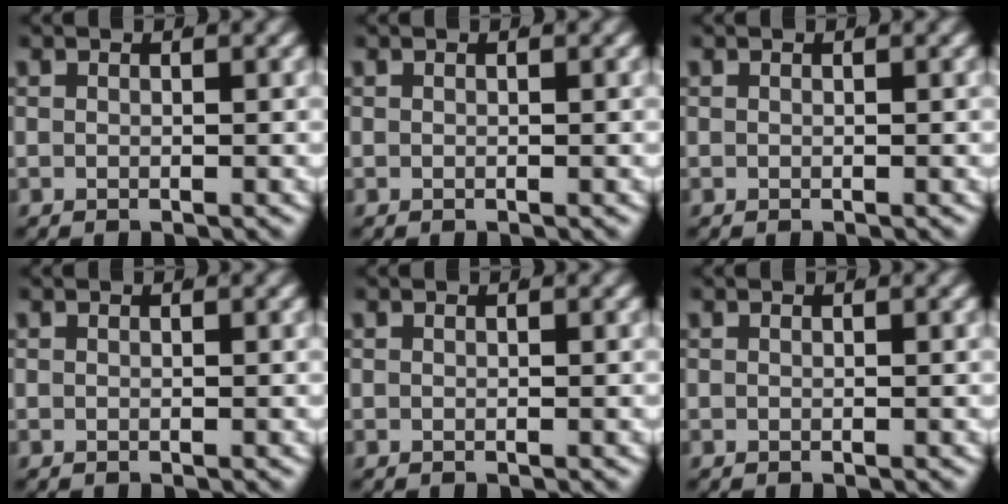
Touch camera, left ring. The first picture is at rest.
{"total": 0.0}
{"total": 0.0}
{"total": 0.0}
{"total": 0.0}
{"total": 0.0}